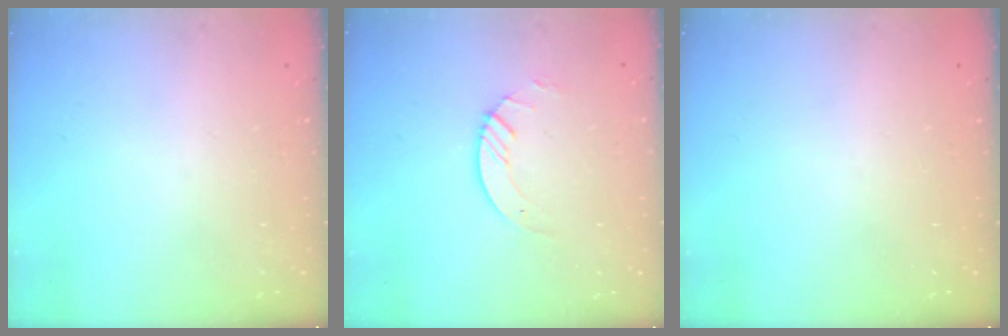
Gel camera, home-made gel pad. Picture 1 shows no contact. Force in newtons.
{"total": 3.9, "press": 3.9, "slide": 0.4}
{"total": 0.0}